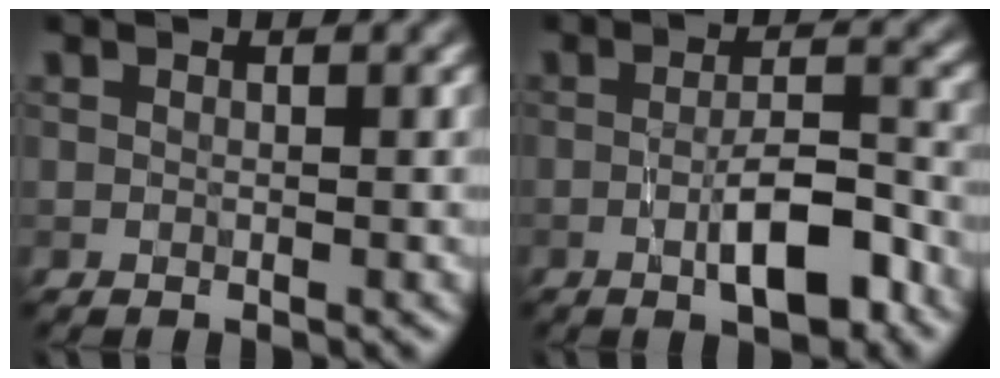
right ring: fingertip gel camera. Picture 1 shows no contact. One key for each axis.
{"total": 5.5, "fx": -2.2, "fy": 1.5, "fz": 4.8, "tx": -0.079, "ty": 0.008, "tz": -0.034}